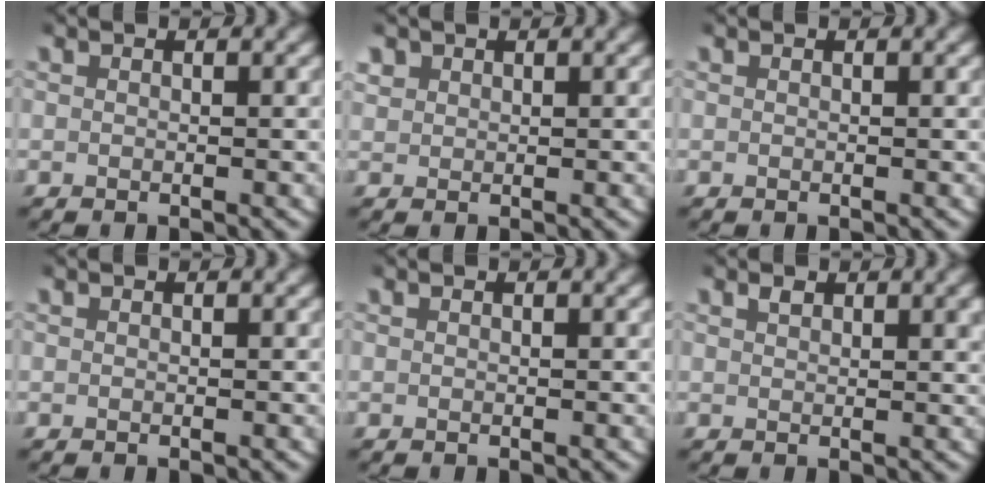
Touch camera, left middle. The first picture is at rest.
{"total": 1.6, "force": [0.8, 1.3, 0.5], "torque": [-0.021, -0.002, 0.021]}
{"total": 0.0}
{"total": 0.0}
{"total": 0.0}
{"total": 1.1, "force": [0.8, 0.3, 0.7], "torque": [-0.006, 0.001, 0.014]}